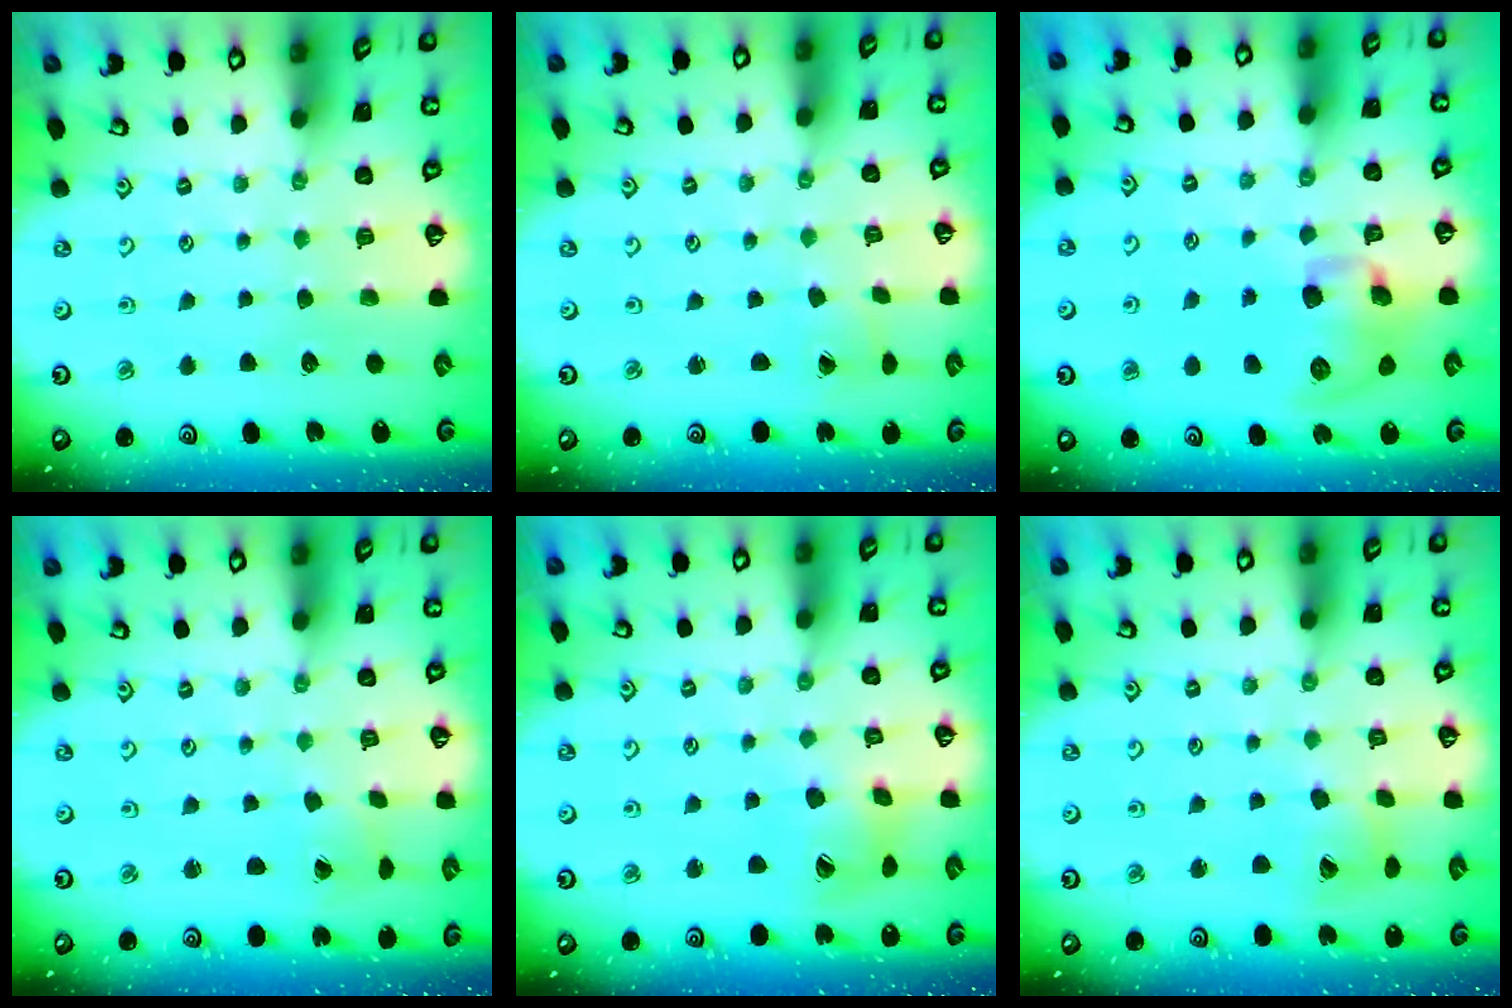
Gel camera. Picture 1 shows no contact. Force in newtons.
{"total": 0.0}
{"total": 12.1, "press": 11.9, "slide": 1.9}
{"total": 1.1, "press": 1.0, "slide": 0.4}
{"total": 10.3, "press": 10.3, "slide": 1.4}
{"total": 9.5, "press": 9.4, "slide": 1.3}